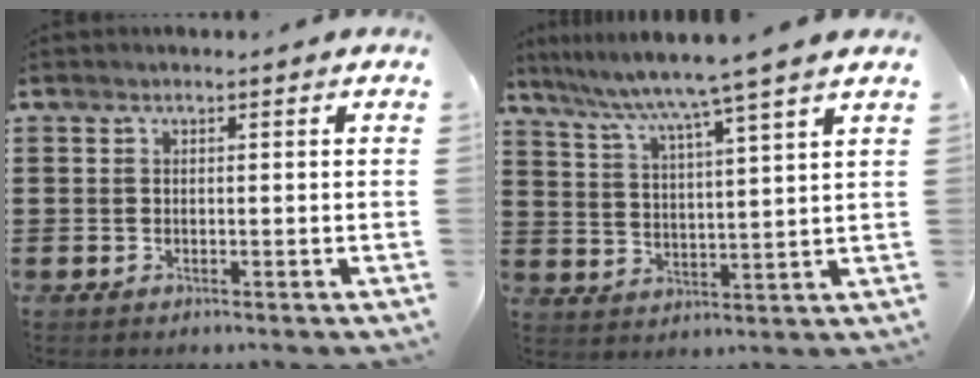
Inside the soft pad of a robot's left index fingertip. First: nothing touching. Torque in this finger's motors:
{"motor_torque": [1.22, -0.92, 0.40, 0.21]}